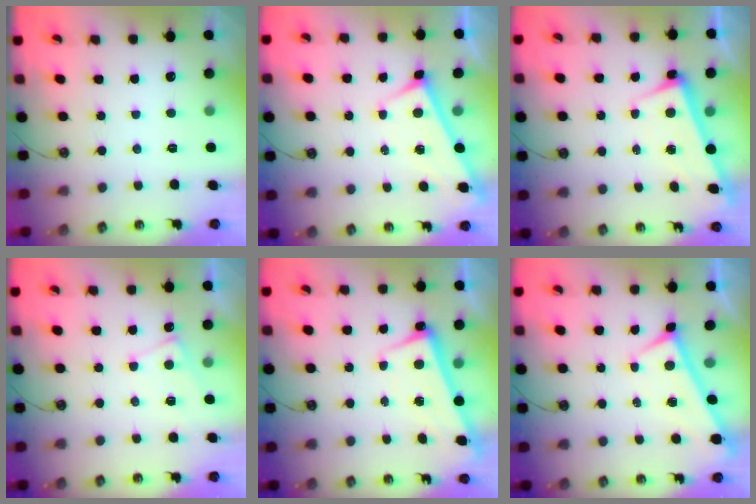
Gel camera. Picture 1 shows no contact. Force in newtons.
{"total": 3.3, "press": 3.3, "slide": 0.3}
{"total": 2.5, "press": 2.4, "slide": 0.7}
{"total": 5.0, "press": 5.0, "slide": 0.3}
{"total": 2.6, "press": 2.4, "slide": 0.9}
{"total": 0.0}